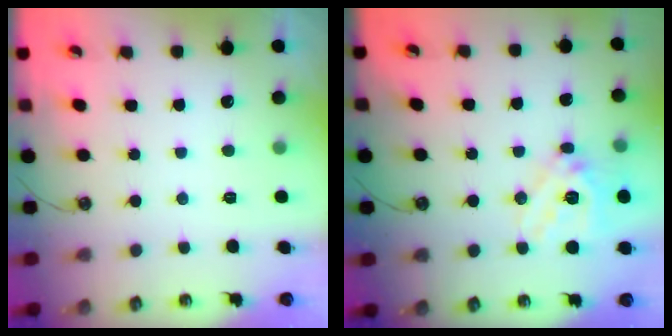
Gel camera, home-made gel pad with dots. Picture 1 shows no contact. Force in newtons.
{"total": 17.3, "press": 17.1, "slide": 2.6}